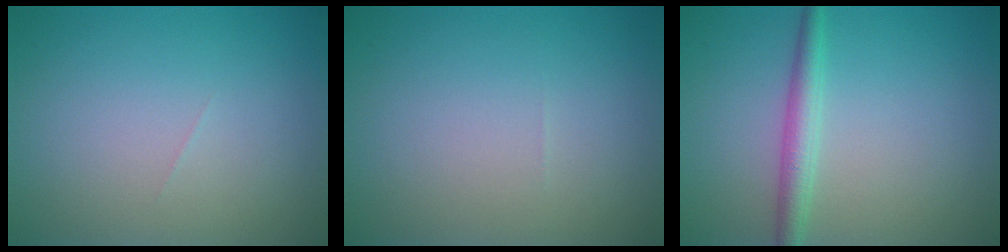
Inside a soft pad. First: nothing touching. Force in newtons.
{"total": 0.0}
{"total": 2.5, "press": 2.5, "slide": 0.0}